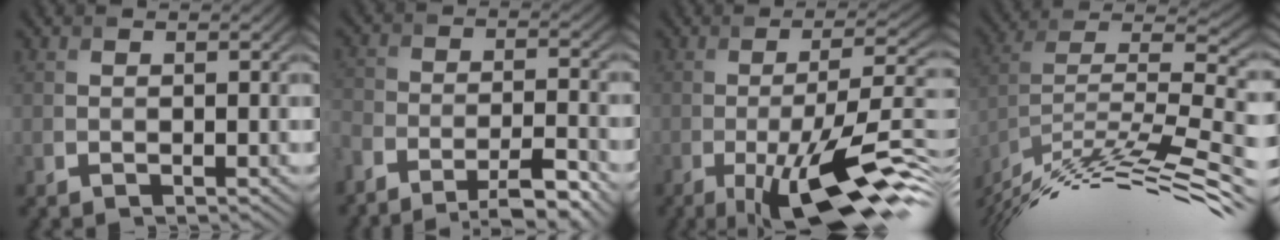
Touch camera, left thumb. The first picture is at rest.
{"total": 8.9, "force": [-7.6, 2.0, 4.3], "torque": [-0.080, 0.000, -0.131]}
{"total": 13.7, "force": [-5.6, 3.2, 12.1], "torque": [-0.189, -0.006, -0.087]}
{"total": 14.7, "force": [-8.8, 3.4, 11.3], "torque": [-0.218, 0.033, -0.156]}